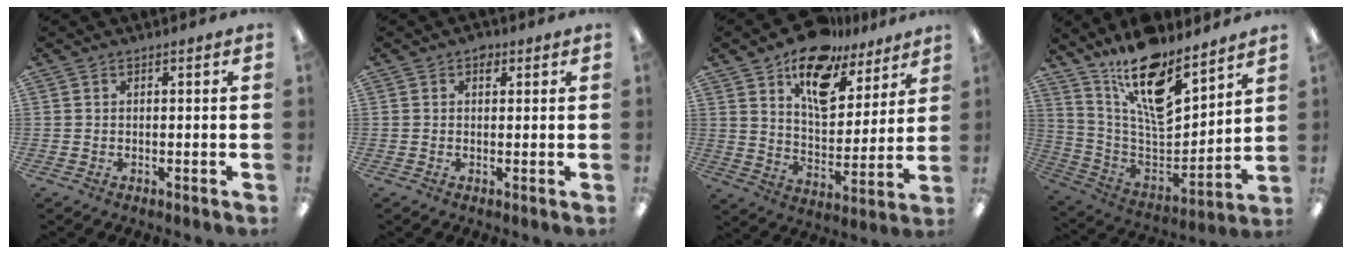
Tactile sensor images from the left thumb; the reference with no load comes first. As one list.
[{"total": 2.0, "force": [1.0, 1.4, 1.1], "torque": [-0.007, -0.002, 0.014]}, {"total": 15.5, "force": [10.9, 8.0, 7.5], "torque": [-0.121, -0.062, 0.194]}, {"total": 17.7, "force": [12.9, 6.2, 10.3], "torque": [-0.178, -0.099, 0.226]}]